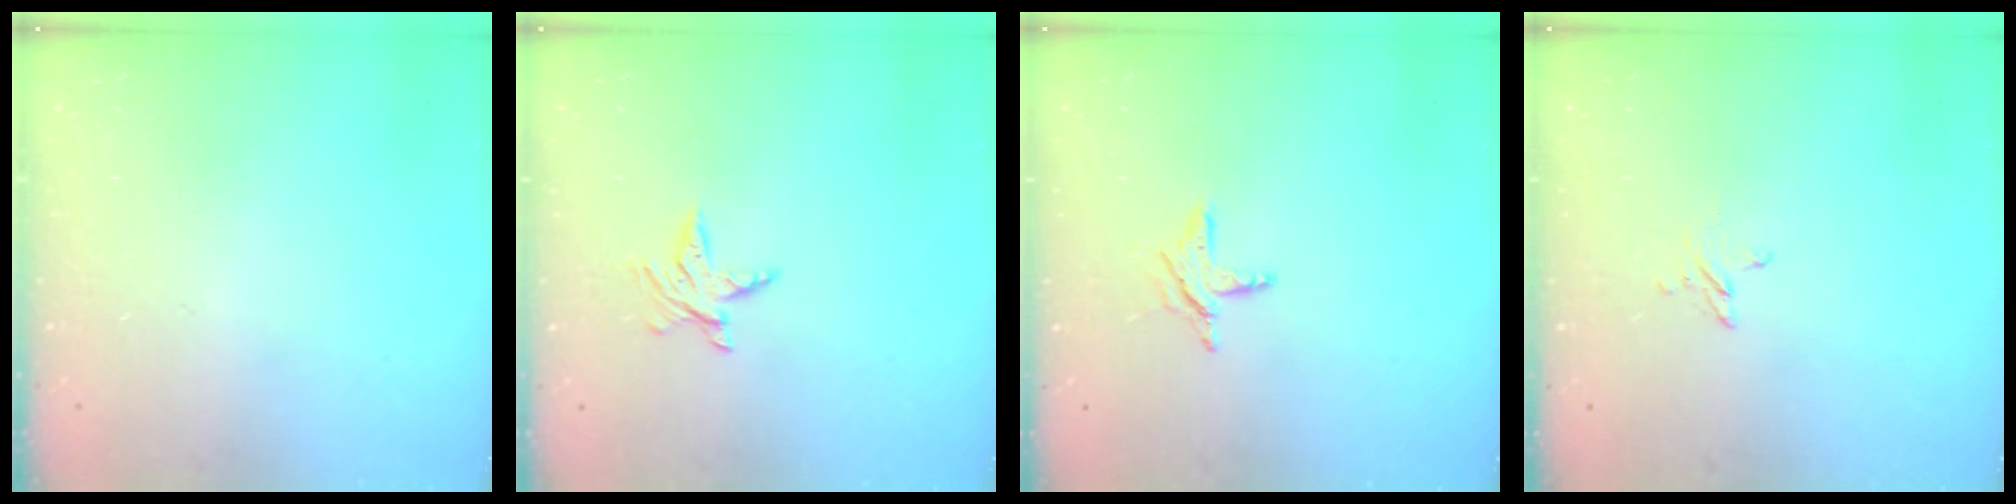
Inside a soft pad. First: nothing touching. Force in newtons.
{"total": 5.2, "press": 5.2, "slide": 0.5}
{"total": 6.0, "press": 6.0, "slide": 0.3}
{"total": 2.7, "press": 2.7, "slide": 0.2}